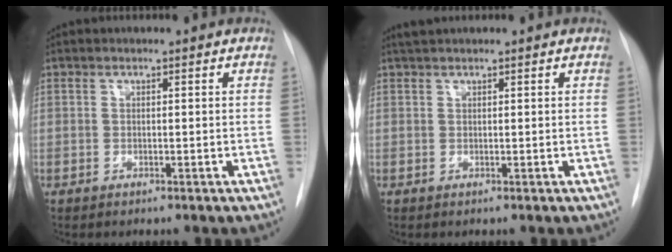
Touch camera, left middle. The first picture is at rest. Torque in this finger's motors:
{"motor_torque": [0.12, -0.12, -0.04, 0.01]}